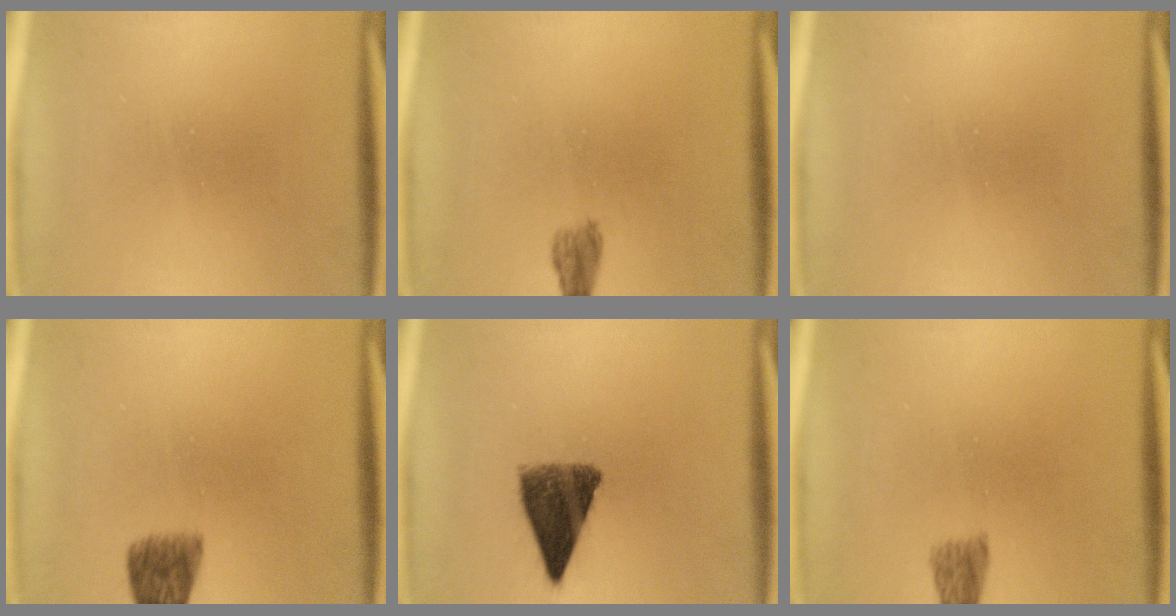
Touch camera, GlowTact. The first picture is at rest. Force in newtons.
{"total": 1.6}
{"total": 0.0}
{"total": 5.4}
{"total": 8.4}
{"total": 3.3}